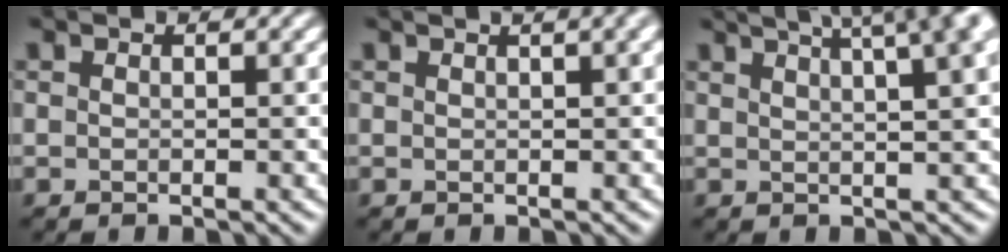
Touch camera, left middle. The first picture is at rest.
{"total": 4.5, "force": [2.7, 1.9, 3.1], "torque": [-0.013, 0.039, 0.014]}
{"total": 12.9, "force": [8.2, 4.8, 8.7], "torque": [-0.077, 0.067, 0.082]}